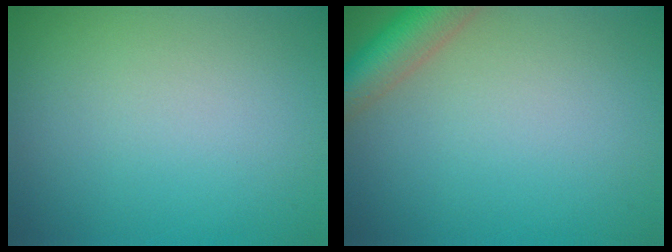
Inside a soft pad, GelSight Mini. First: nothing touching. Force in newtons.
{"total": 4.8, "press": 4.8, "slide": 0.3}